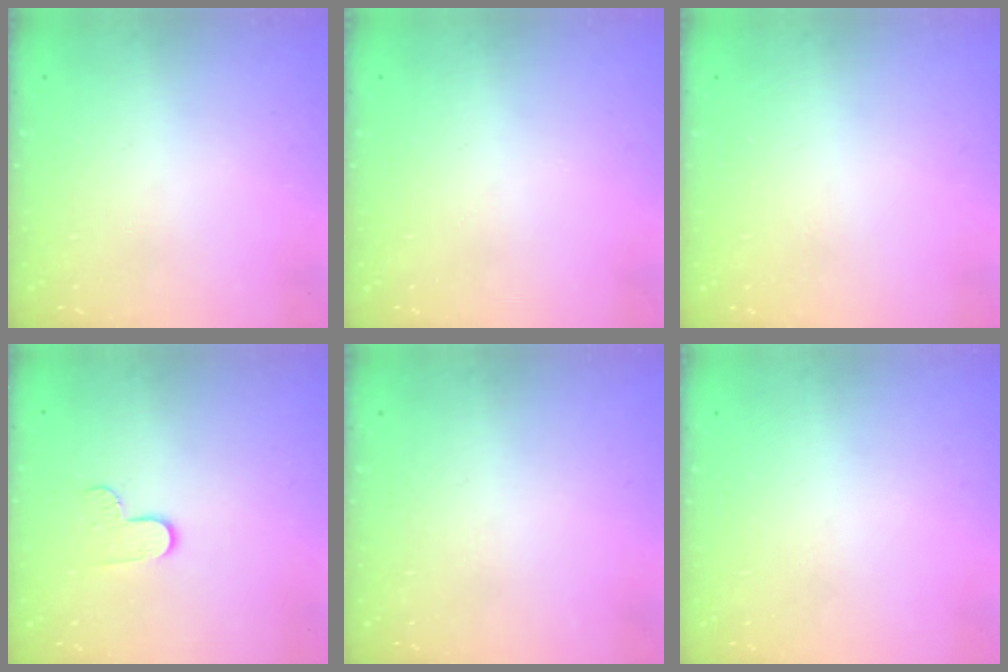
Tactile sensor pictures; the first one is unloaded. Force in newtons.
{"total": 0.0}
{"total": 0.0}
{"total": 6.0, "press": 6.0, "slide": 0.6}
{"total": 0.0}
{"total": 0.0}